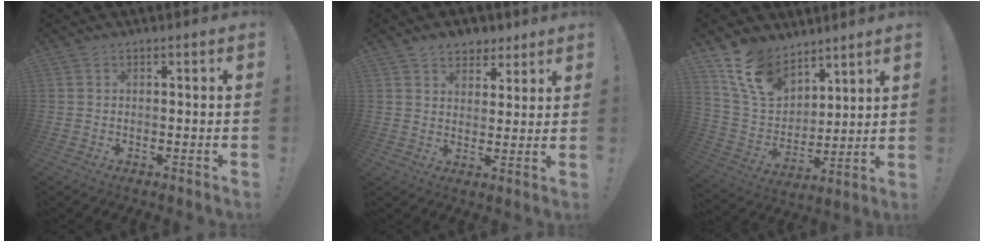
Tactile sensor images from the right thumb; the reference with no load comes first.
{"total": 6.7, "force": [4.6, 4.6, 1.5], "torque": [-0.019, -0.028, 0.089]}
{"total": 14.8, "force": [10.5, 8.8, 5.7], "torque": [-0.124, -0.062, 0.204]}